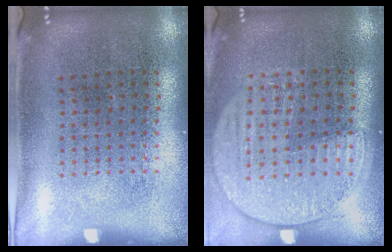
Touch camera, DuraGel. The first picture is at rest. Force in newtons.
{"total": 1.5, "press": 1.3, "slide": 0.7}